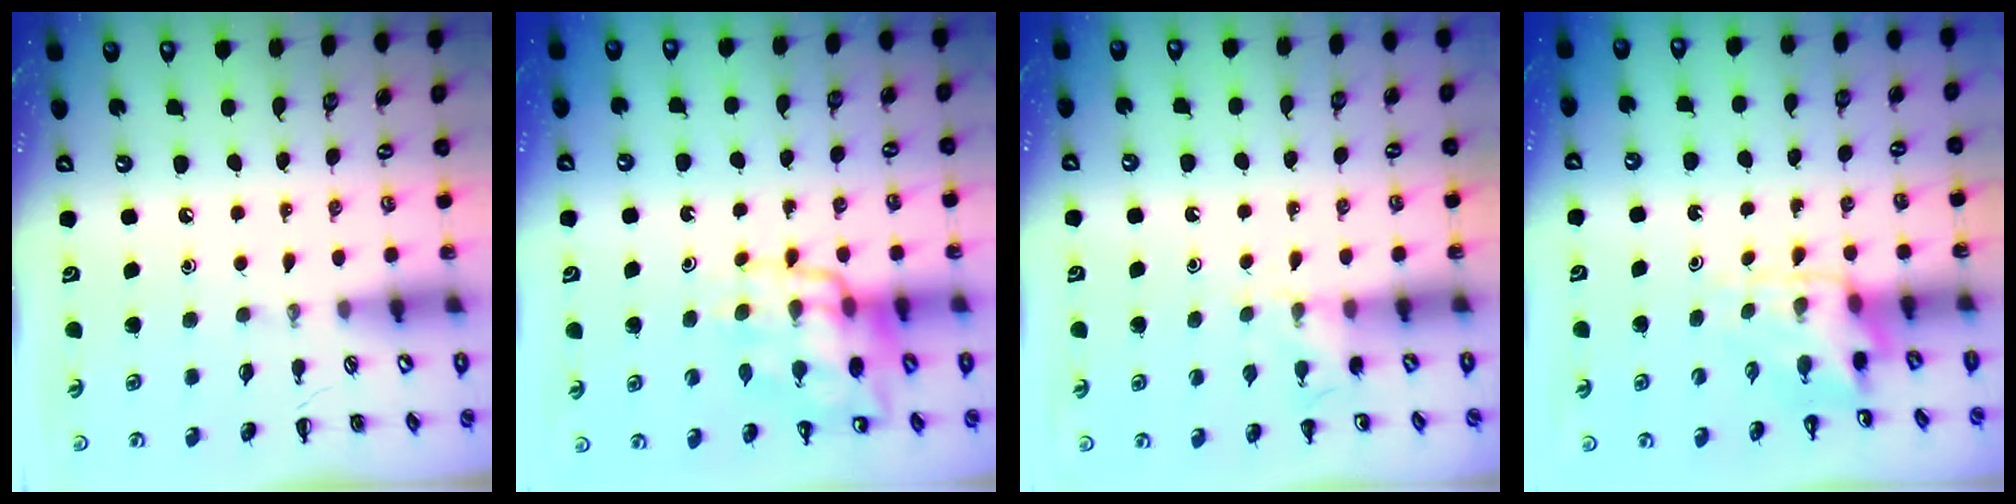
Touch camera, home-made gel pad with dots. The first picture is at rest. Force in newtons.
{"total": 14.0, "press": 13.5, "slide": 3.7}
{"total": 6.3, "press": 6.1, "slide": 1.5}
{"total": 4.6, "press": 4.6, "slide": 0.5}